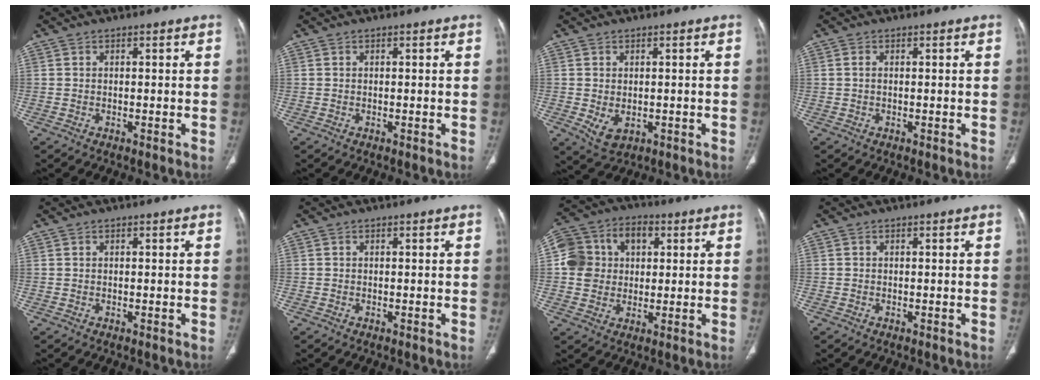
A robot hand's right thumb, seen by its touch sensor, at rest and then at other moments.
{"total": 0.0}
{"total": 4.0, "force": [-0.6, 2.7, 2.9], "torque": [-0.048, -0.007, 0.004]}
{"total": 0.8, "force": [0.1, 0.5, 0.6], "torque": [-0.016, 0.004, 0.003]}
{"total": 0.0}
{"total": 0.0}
{"total": 11.8, "force": [2.0, 10.1, 5.8], "torque": [-0.084, 0.019, 0.028]}
{"total": 0.0}